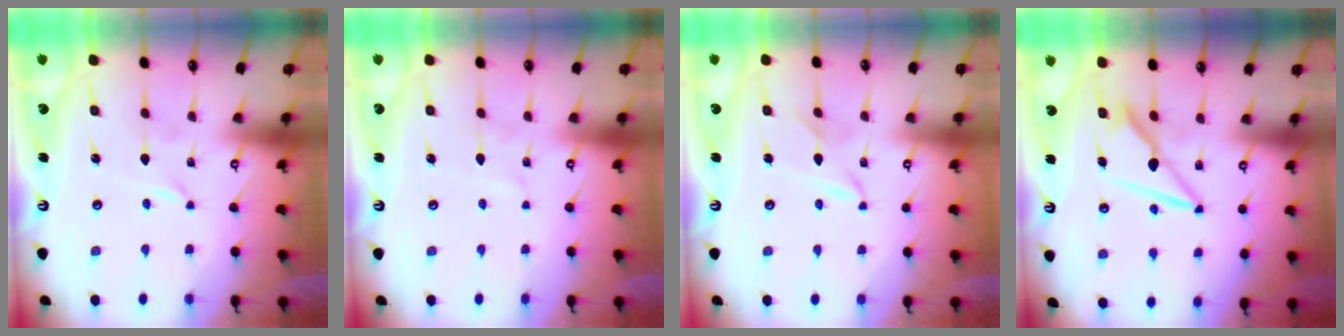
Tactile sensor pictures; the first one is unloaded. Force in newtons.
{"total": 3.2, "press": 3.2, "slide": 0.4}
{"total": 4.5, "press": 4.5, "slide": 0.4}
{"total": 7.8, "press": 7.8, "slide": 0.7}